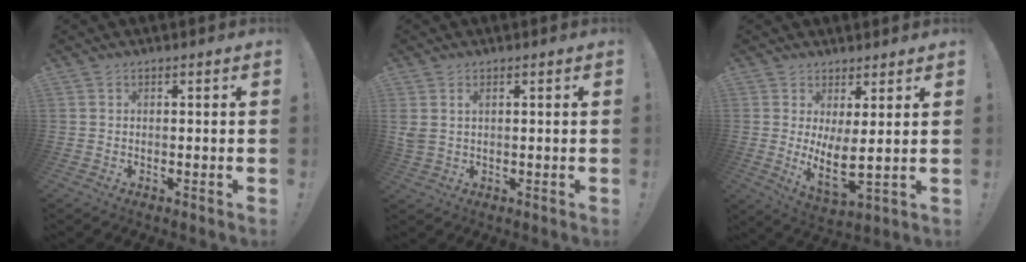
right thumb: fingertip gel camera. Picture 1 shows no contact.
{"total": 2.6, "force": [1.2, 1.3, 2.0], "torque": [-0.042, 0.001, 0.022]}
{"total": 7.5, "force": [2.5, 1.5, 6.9], "torque": [-0.108, -0.035, 0.050]}